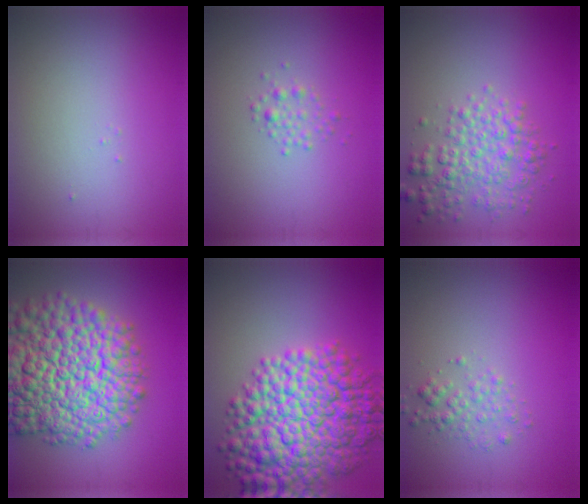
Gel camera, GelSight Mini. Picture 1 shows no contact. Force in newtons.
{"total": 1.2, "press": 1.2, "slide": 0.1}
{"total": 4.1, "press": 4.1, "slide": 0.1}
{"total": 15.4, "press": 15.4, "slide": 0.6}
{"total": 12.1, "press": 12.1, "slide": 0.2}
{"total": 1.7, "press": 1.7, "slide": 0.1}